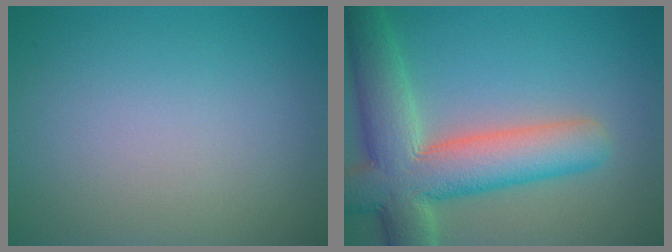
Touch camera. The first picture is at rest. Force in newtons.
{"total": 9.9, "press": 9.9, "slide": 0.8}